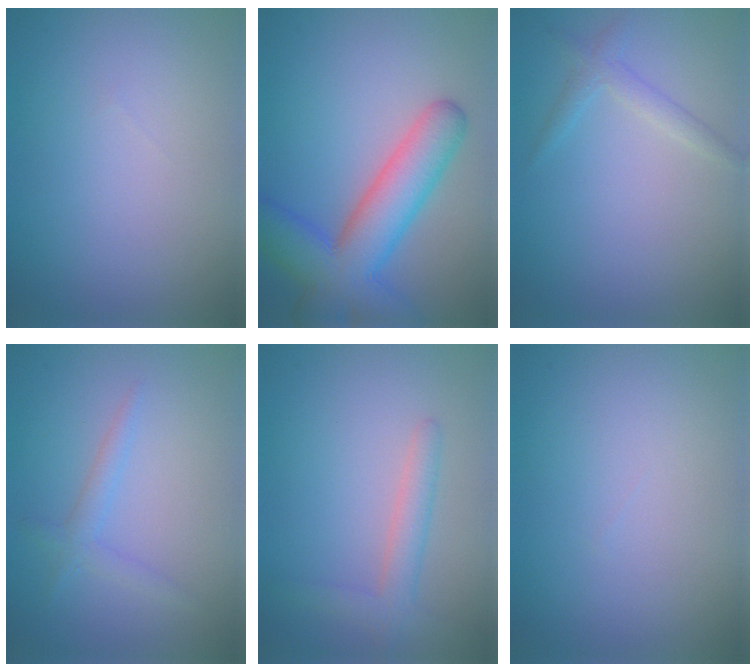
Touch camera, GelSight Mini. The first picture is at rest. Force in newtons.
{"total": 8.4, "press": 8.4, "slide": 0.4}
{"total": 1.6, "press": 1.6, "slide": 0.1}
{"total": 1.7, "press": 1.7, "slide": 0.1}
{"total": 2.6, "press": 2.6, "slide": 0.2}
{"total": 0.0}